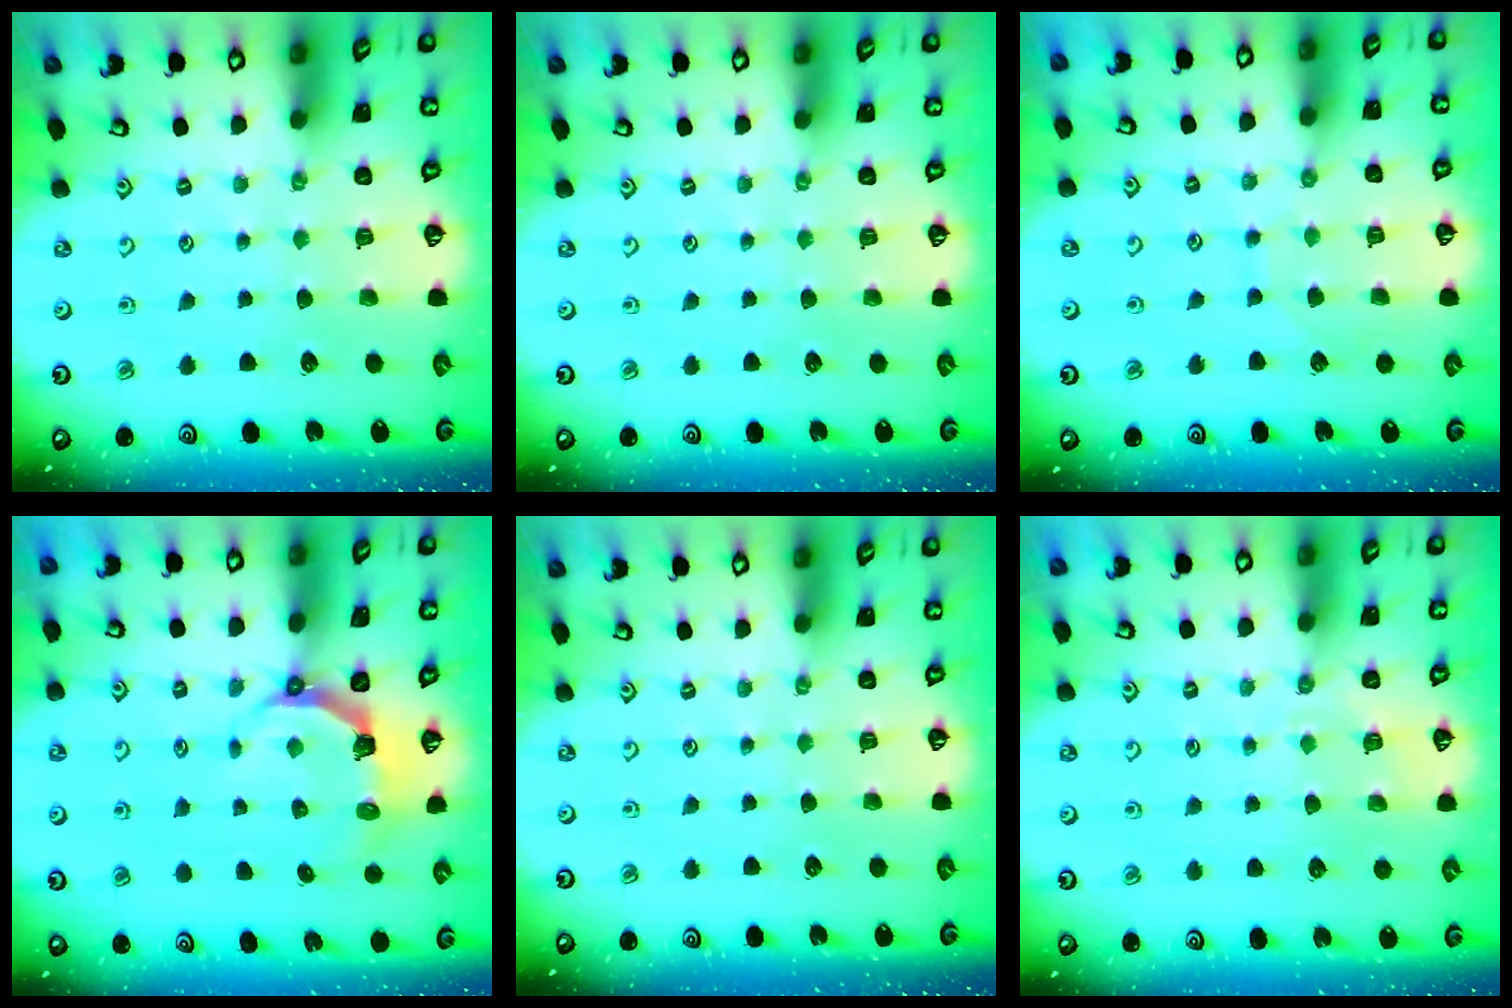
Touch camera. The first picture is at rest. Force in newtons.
{"total": 0.0}
{"total": 5.9, "press": 5.9, "slide": 0.5}
{"total": 4.9, "press": 3.2, "slide": 3.7}
{"total": 0.0}
{"total": 4.1, "press": 3.9, "slide": 1.2}